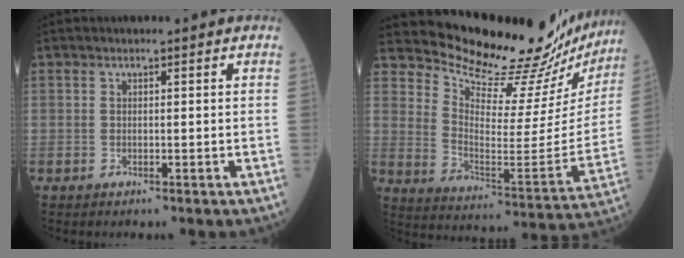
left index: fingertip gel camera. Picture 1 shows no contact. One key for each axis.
{"total": 24.5, "fx": 23.3, "fy": 3.0, "fz": 7.0, "tx": -0.122, "ty": -0.116, "tz": 0.309}